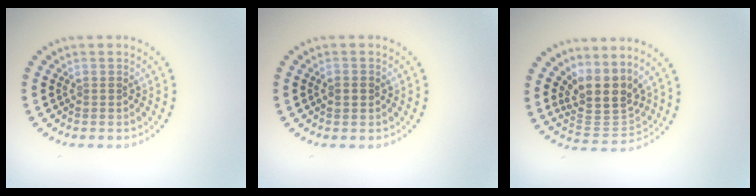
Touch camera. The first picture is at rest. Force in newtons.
{"total": 1.5, "press": 1.5, "slide": 0.2}
{"total": 4.2, "press": 3.4, "slide": 2.5}